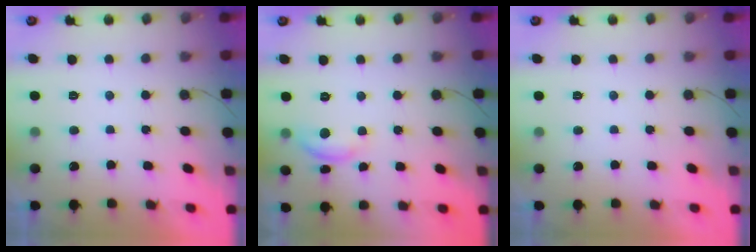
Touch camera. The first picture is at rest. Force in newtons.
{"total": 8.0, "press": 8.0, "slide": 0.4}
{"total": 0.0}